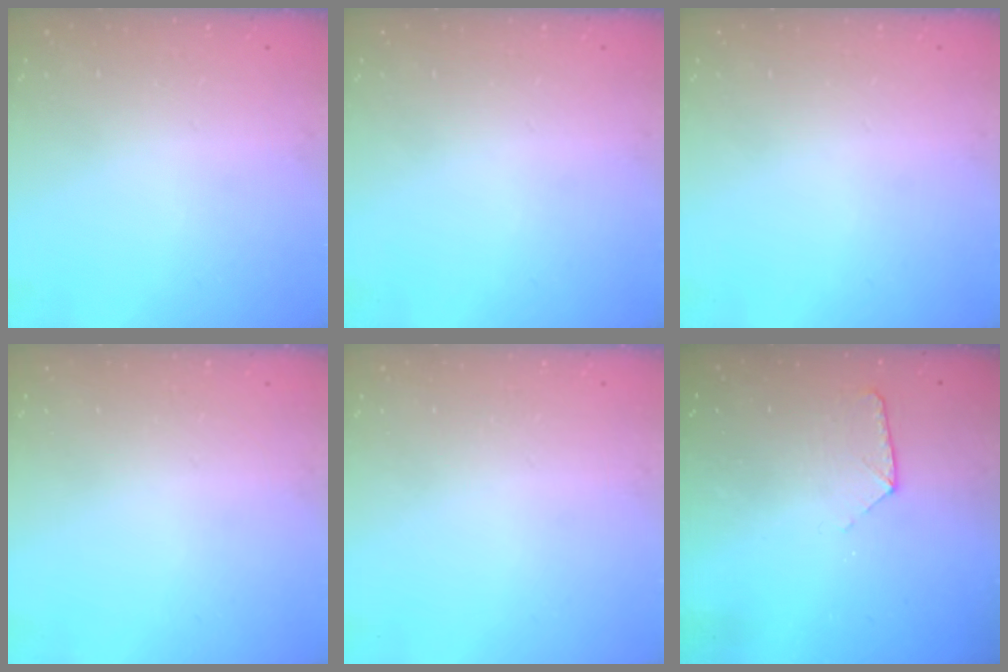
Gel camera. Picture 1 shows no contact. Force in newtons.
{"total": 0.0}
{"total": 0.0}
{"total": 0.0}
{"total": 0.0}
{"total": 6.8, "press": 6.8, "slide": 0.5}